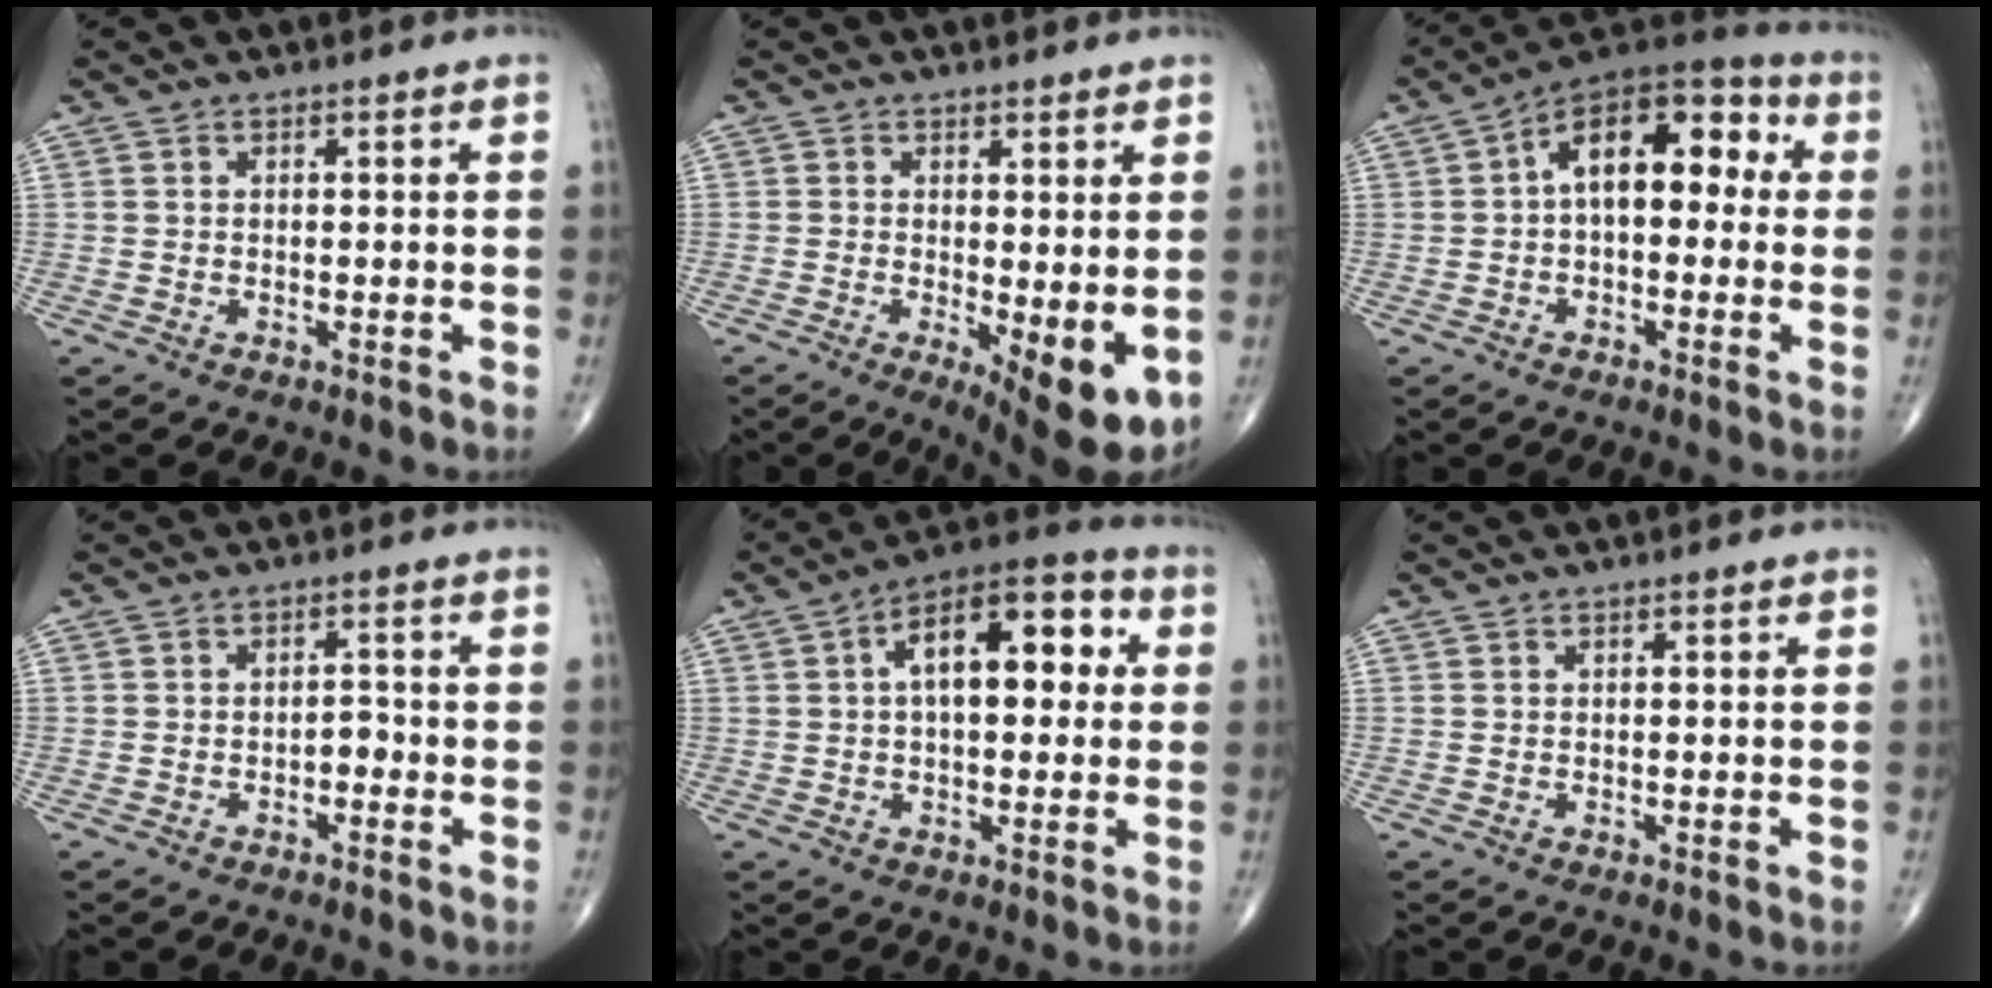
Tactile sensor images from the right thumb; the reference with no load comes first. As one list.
[{"total": 8.9, "force": [-1.6, 2.9, 8.2], "torque": [-0.115, -0.023, -0.016]}, {"total": 14.8, "force": [1.8, 8.4, 12.0], "torque": [-0.149, 0.048, 0.013]}, {"total": 2.0, "force": [-0.9, 1.2, 1.3], "torque": [-0.010, 0.013, -0.019]}, {"total": 15.0, "force": [2.9, 7.5, 12.6], "torque": [-0.168, 0.032, 0.035]}, {"total": 0.0}]